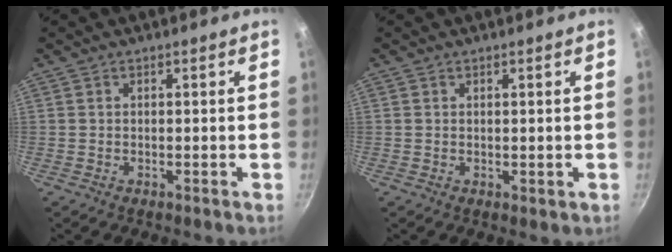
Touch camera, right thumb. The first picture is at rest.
{"total": 0.7, "force": [0.3, 0.4, 0.5], "torque": [-0.006, -0.004, 0.003]}